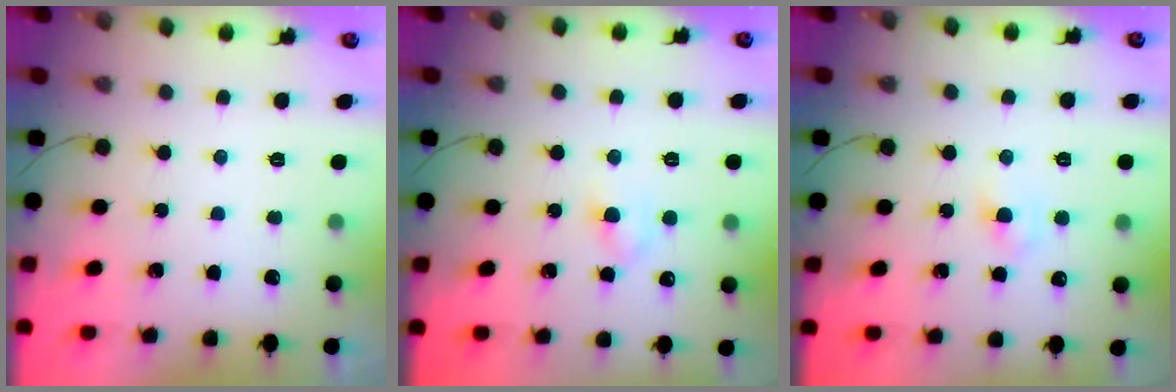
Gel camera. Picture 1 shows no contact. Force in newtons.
{"total": 3.5, "press": 3.3, "slide": 1.1}
{"total": 2.6, "press": 2.5, "slide": 0.8}